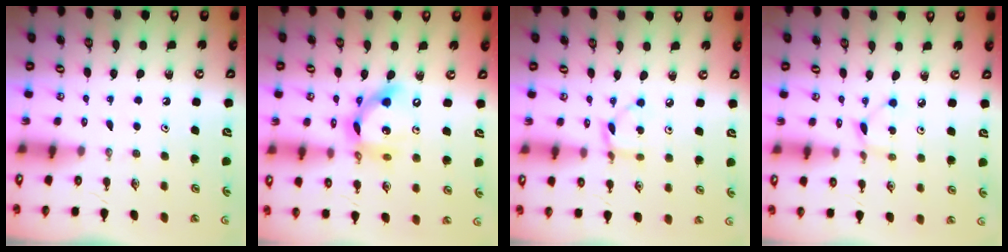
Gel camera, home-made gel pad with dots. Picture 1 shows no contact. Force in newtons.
{"total": 14.6, "press": 14.6, "slide": 1.0}
{"total": 3.9, "press": 3.9, "slide": 0.1}
{"total": 3.0, "press": 2.9, "slide": 0.4}